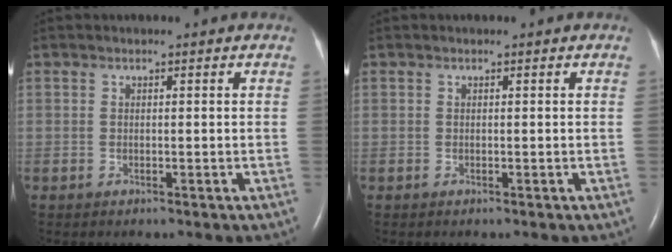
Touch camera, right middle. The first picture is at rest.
{"total": 0.0}